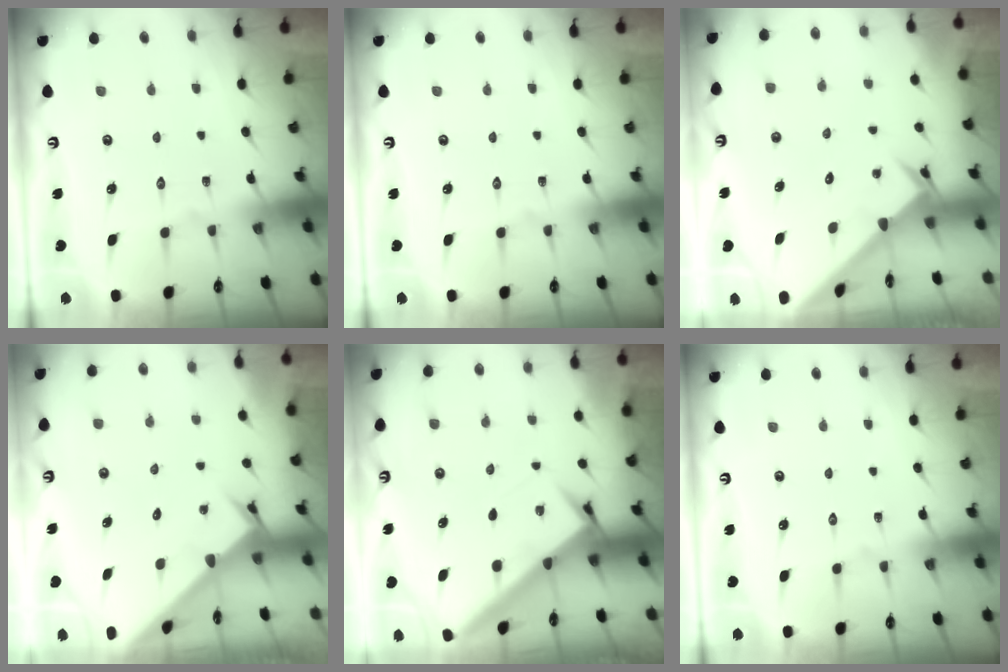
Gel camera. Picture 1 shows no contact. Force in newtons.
{"total": 0.0}
{"total": 2.4, "press": 2.4, "slide": 0.2}
{"total": 2.5, "press": 2.5, "slide": 0.2}
{"total": 2.8, "press": 2.7, "slide": 0.3}
{"total": 0.0}